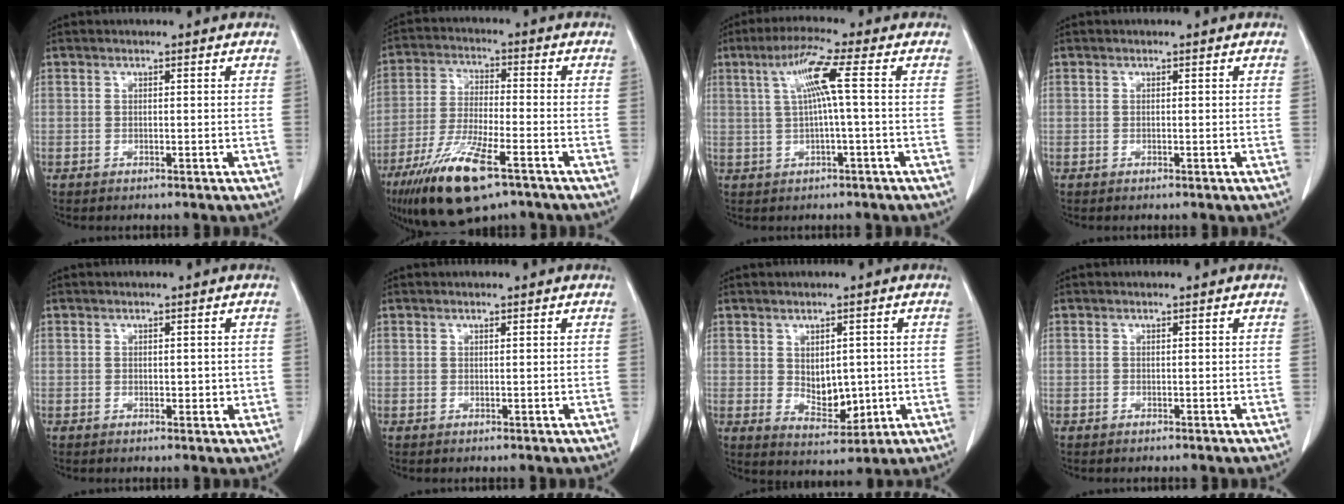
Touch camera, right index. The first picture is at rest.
{"total": 13.8, "force": [-8.4, 2.8, 10.6], "torque": [-0.210, -0.029, -0.147]}
{"total": 6.0, "force": [1.4, 0.5, 5.9], "torque": [-0.112, 0.016, 0.025]}
{"total": 0.0}
{"total": 1.8, "force": [-0.1, 1.1, 1.4], "torque": [-0.015, -0.001, 0.000]}
{"total": 0.0}
{"total": 5.8, "force": [0.1, 3.5, 4.6], "torque": [-0.073, -0.007, 0.020]}
{"total": 0.0}